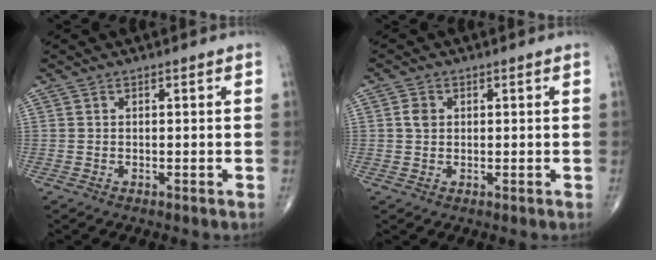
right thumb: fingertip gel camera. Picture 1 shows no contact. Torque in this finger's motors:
{"motor_torque": [-0.10, 0.09, 0.19, -0.05, 0.00]}